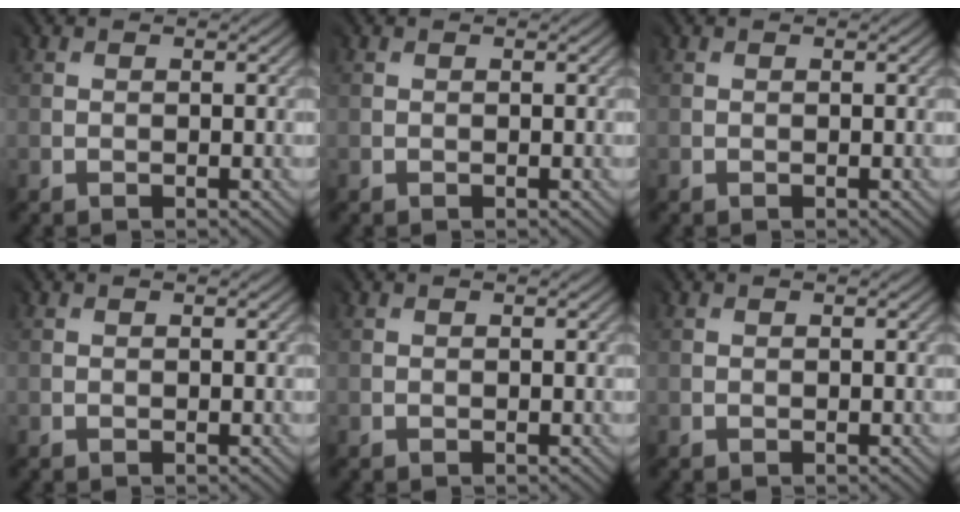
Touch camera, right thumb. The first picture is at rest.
{"total": 0.0}
{"total": 0.0}
{"total": 0.0}
{"total": 0.0}
{"total": 0.0}